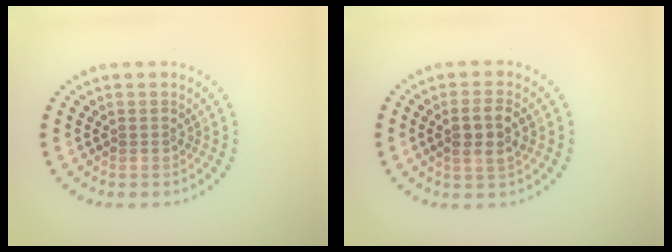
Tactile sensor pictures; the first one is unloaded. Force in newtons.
{"total": 2.7, "press": 2.6, "slide": 0.8}